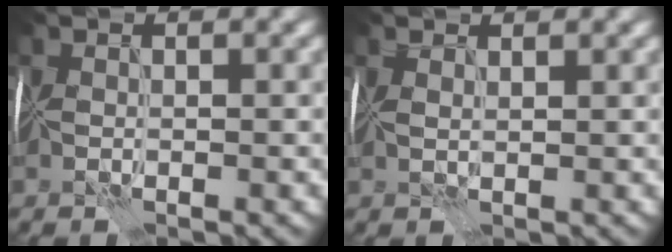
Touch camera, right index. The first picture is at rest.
{"total": 1.5, "force": [1.2, 0.5, 0.7], "torque": [-0.018, 0.005, 0.019]}